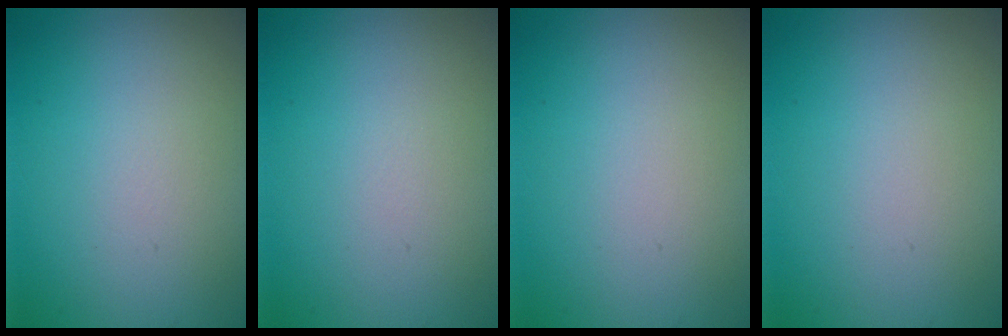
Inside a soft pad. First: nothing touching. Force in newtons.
{"total": 0.0}
{"total": 0.0}
{"total": 0.0}